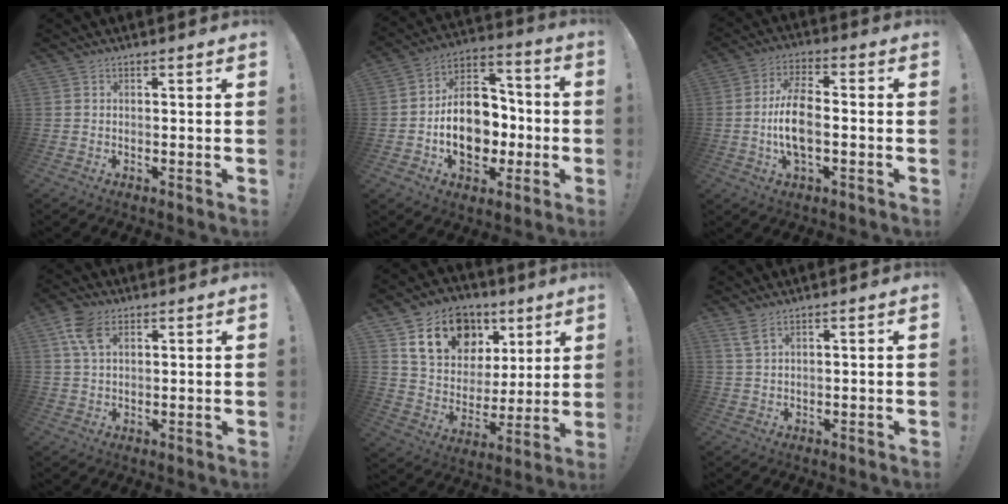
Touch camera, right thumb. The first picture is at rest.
{"total": 17.6, "force": [-3.8, 12.6, 11.8], "torque": [-0.202, 0.032, -0.051]}
{"total": 10.4, "force": [-1.6, 4.7, 9.1], "torque": [-0.180, 0.005, -0.029]}
{"total": 8.0, "force": [3.8, 4.6, 5.4], "torque": [-0.099, -0.006, 0.072]}
{"total": 19.5, "force": [10.4, 14.1, 8.5], "torque": [-0.142, -0.038, 0.210]}
{"total": 3.3, "force": [2.1, 0.7, 2.4], "torque": [-0.049, -0.005, 0.037]}